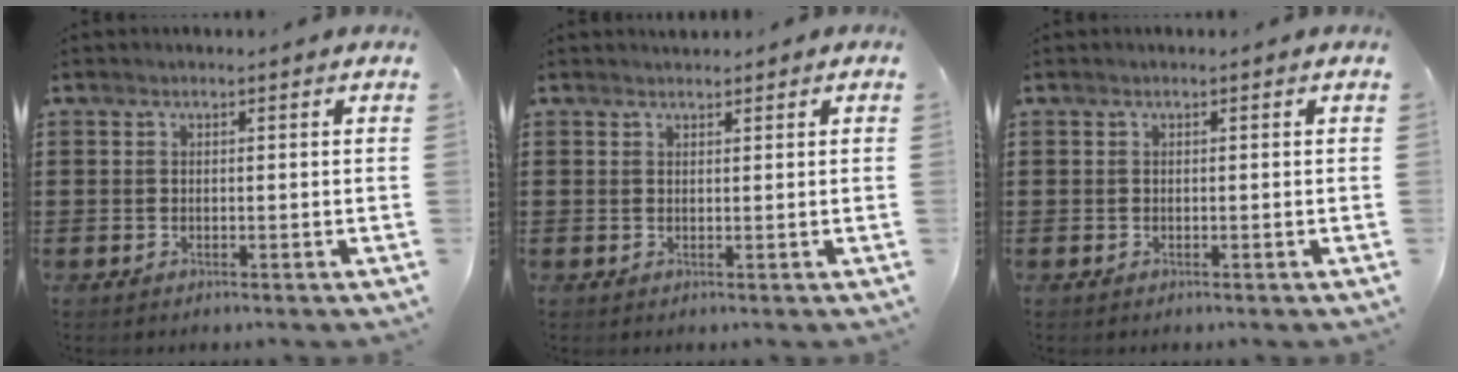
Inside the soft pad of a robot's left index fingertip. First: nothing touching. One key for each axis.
{"total": 1.1, "fx": 1.0, "fy": 0.5, "fz": -0.1, "tx": 0.000, "ty": 0.003, "tz": 0.021}
{"total": 0.0}